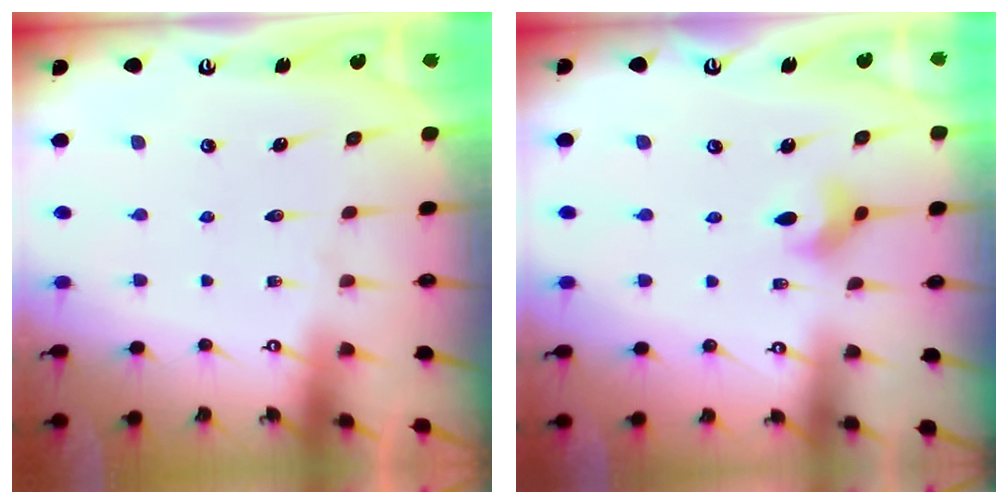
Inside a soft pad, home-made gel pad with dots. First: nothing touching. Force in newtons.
{"total": 4.7, "press": 4.7, "slide": 0.8}